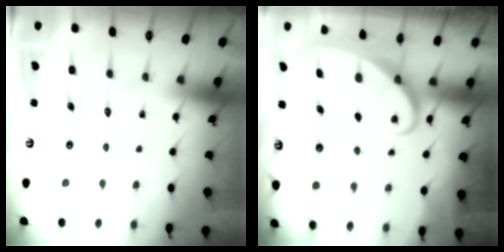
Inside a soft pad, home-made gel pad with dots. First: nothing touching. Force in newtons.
{"total": 2.0, "press": 2.0, "slide": 0.2}